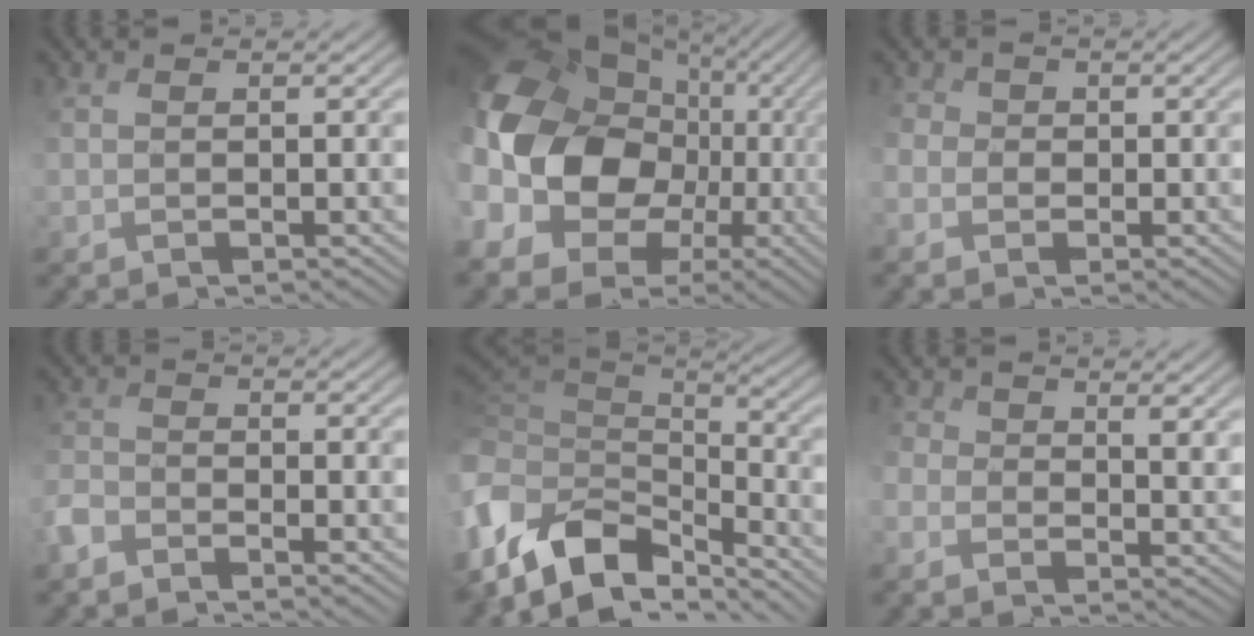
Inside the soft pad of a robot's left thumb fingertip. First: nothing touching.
{"total": 18.1, "force": [-2.1, 14.4, 10.8], "torque": [-0.278, -0.024, -0.043]}
{"total": 3.4, "force": [-0.8, 3.1, 1.2], "torque": [-0.041, -0.004, -0.021]}
{"total": 3.0, "force": [-2.6, 1.0, 1.0], "torque": [-0.027, -0.006, -0.068]}
{"total": 13.3, "force": [-4.9, 8.8, 8.7], "torque": [-0.230, -0.019, -0.075]}
{"total": 5.1, "force": [1.0, 3.7, 3.4], "torque": [-0.086, -0.013, 0.019]}